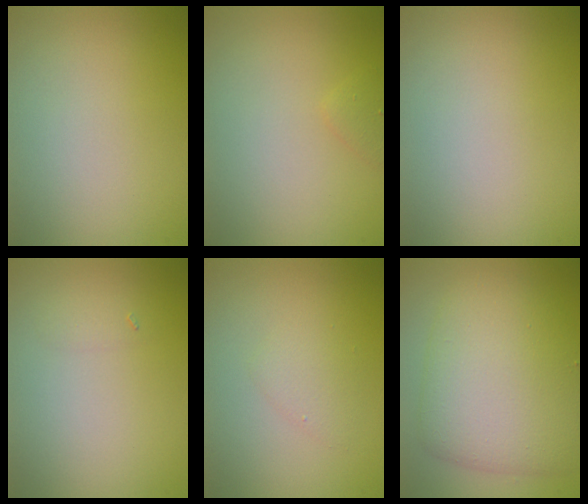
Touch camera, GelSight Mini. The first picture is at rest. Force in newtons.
{"total": 0.9, "press": 0.9, "slide": 0.0}
{"total": 0.0}
{"total": 0.6, "press": 0.6, "slide": 0.0}
{"total": 1.3, "press": 1.3, "slide": 0.1}
{"total": 8.0, "press": 8.0, "slide": 0.1}